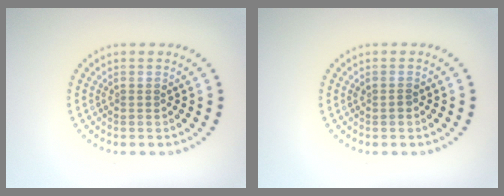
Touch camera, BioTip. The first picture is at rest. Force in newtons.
{"total": 0.7, "press": 0.7, "slide": 0.2}